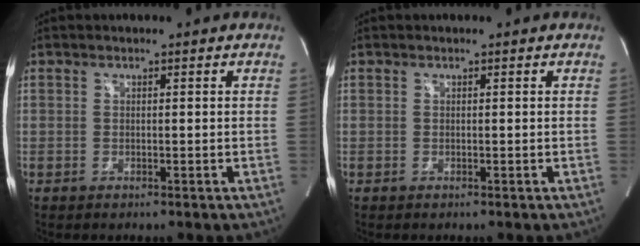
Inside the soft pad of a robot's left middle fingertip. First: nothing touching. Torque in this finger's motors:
{"motor_torque": [0.05, 0.07, 0.00, 0.00]}